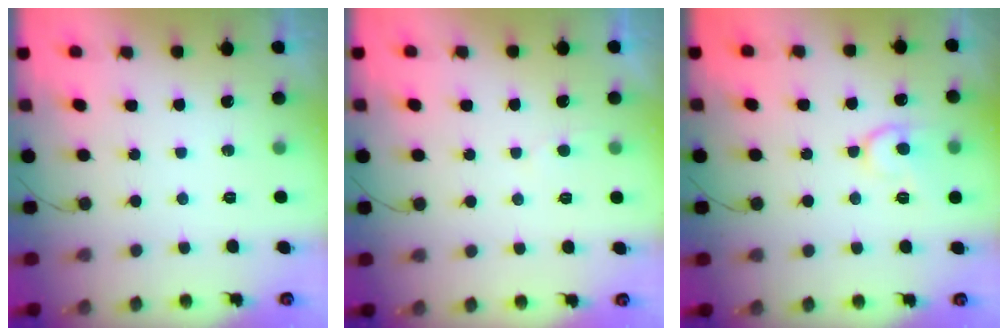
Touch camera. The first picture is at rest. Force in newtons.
{"total": 2.6, "press": 2.6, "slide": 0.2}
{"total": 10.3, "press": 10.3, "slide": 1.0}